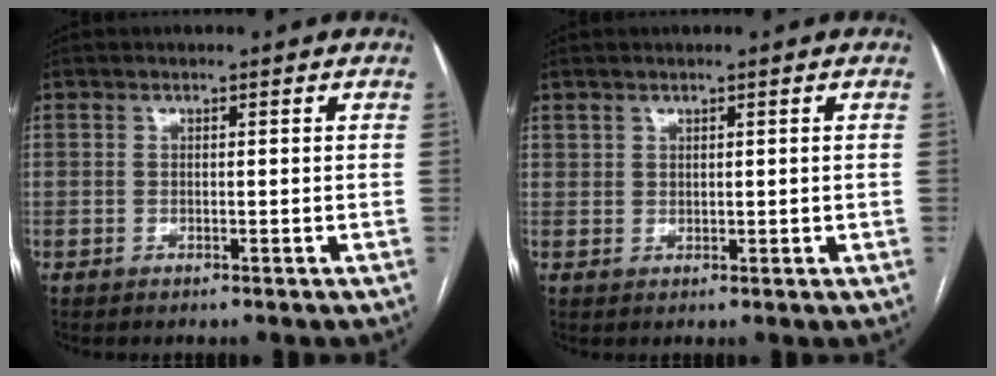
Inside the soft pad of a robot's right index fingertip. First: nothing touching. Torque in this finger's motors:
{"motor_torque": [-0.07, 0.28, 0.02, 0.00]}